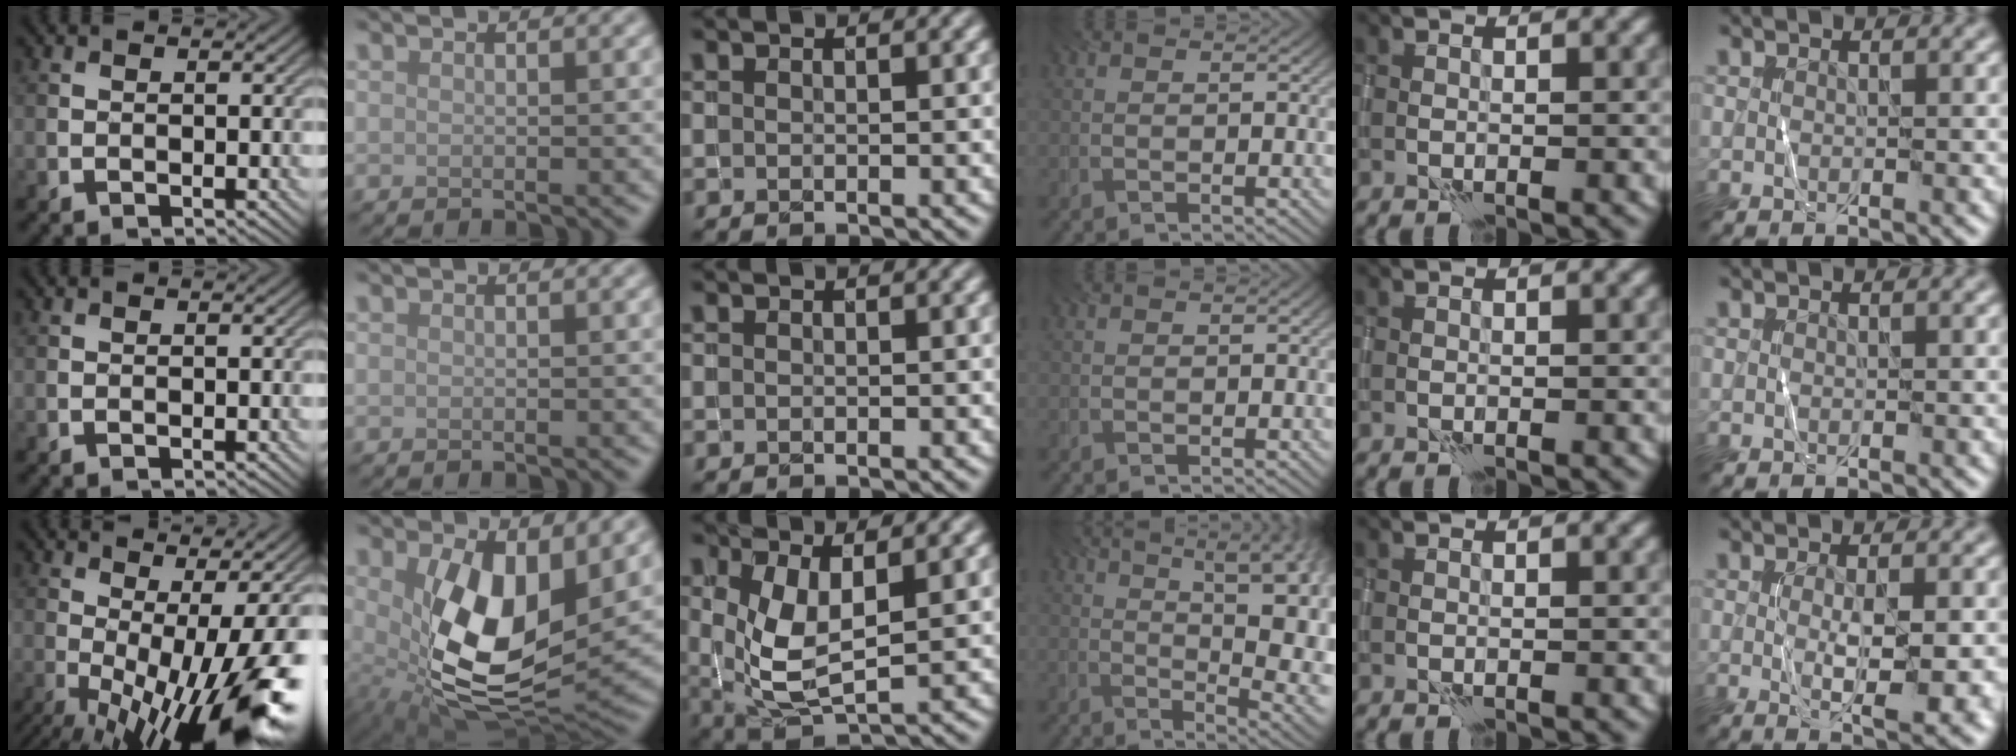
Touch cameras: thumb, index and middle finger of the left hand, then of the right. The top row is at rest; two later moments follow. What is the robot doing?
{"motion": "wrap", "object": "thread"}